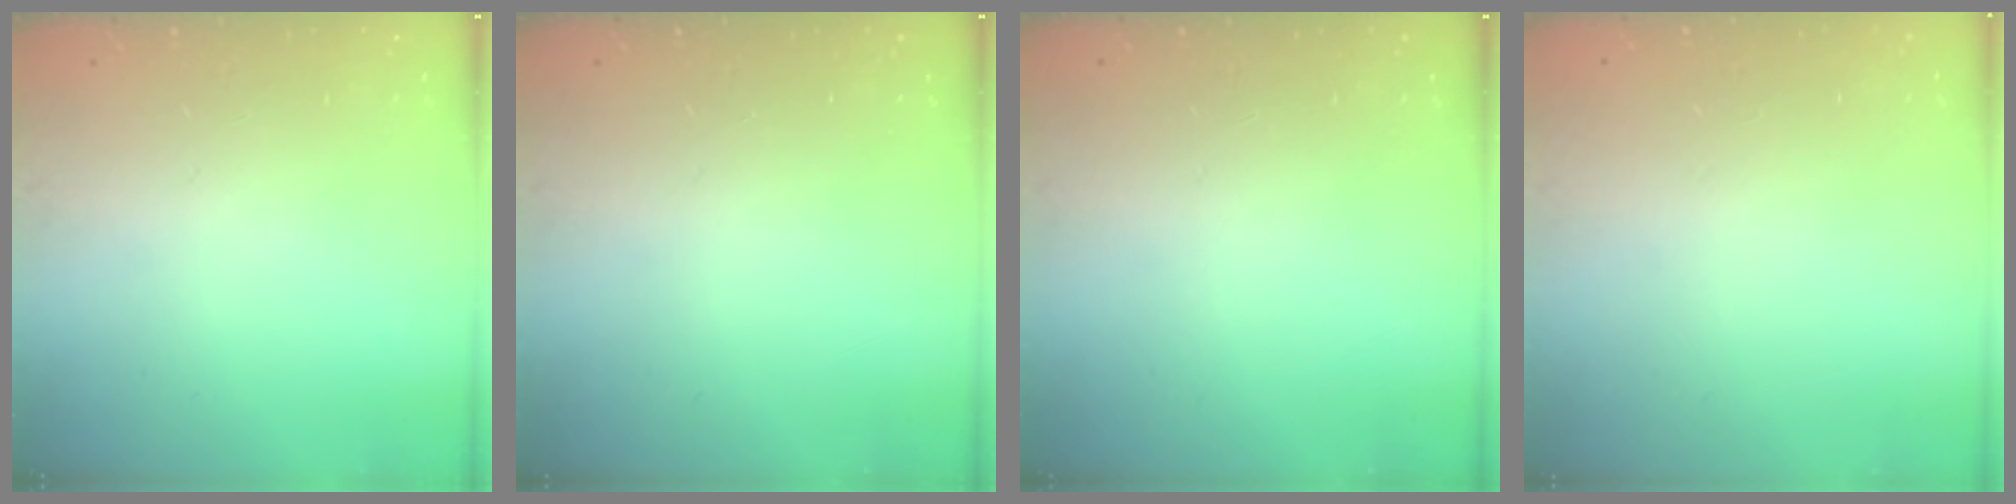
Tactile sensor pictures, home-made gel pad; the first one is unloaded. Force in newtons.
{"total": 0.0}
{"total": 0.0}
{"total": 0.5, "press": 0.5, "slide": 0.1}